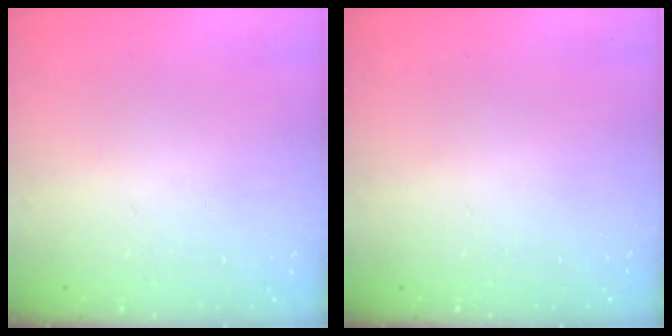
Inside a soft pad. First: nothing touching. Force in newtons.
{"total": 0.0}